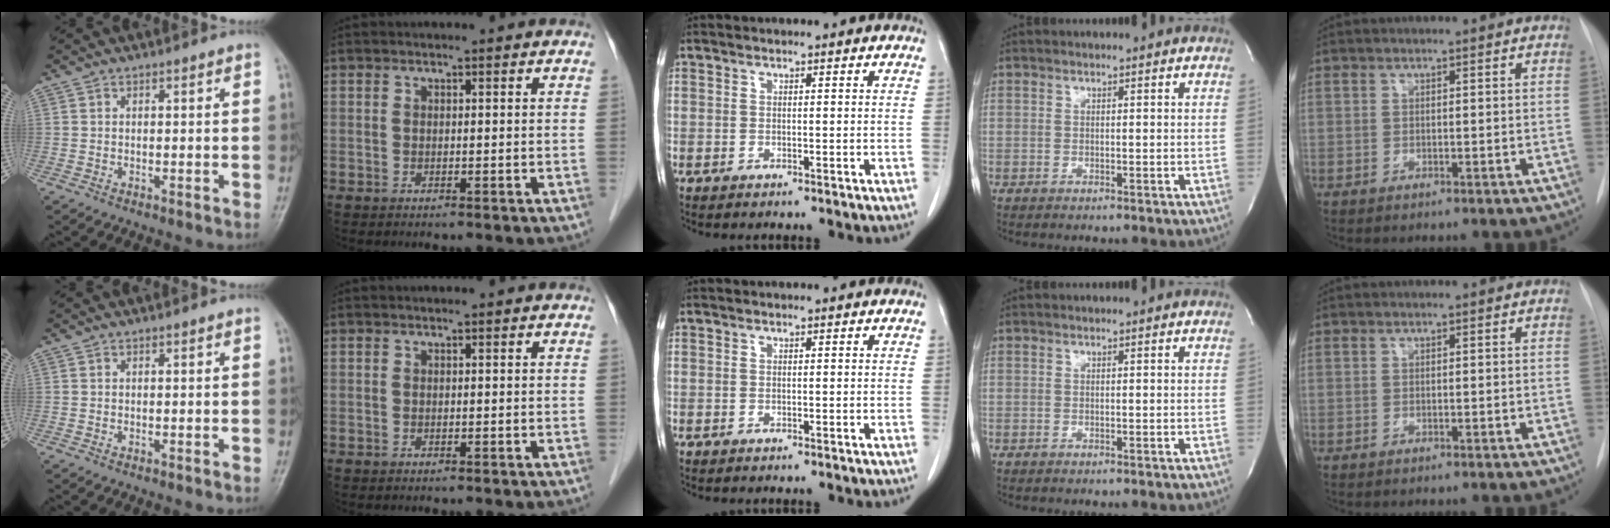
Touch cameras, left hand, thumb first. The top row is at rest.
{}